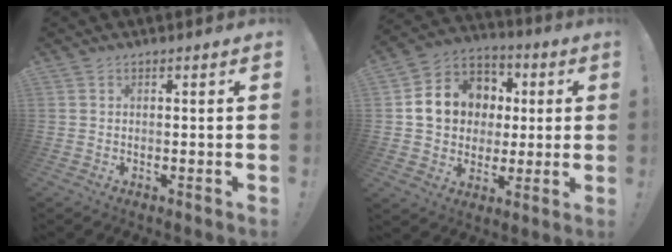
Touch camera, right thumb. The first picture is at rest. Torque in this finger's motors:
{"motor_torque": [0.11, 0.14, 0.62, -0.39, 0.01]}